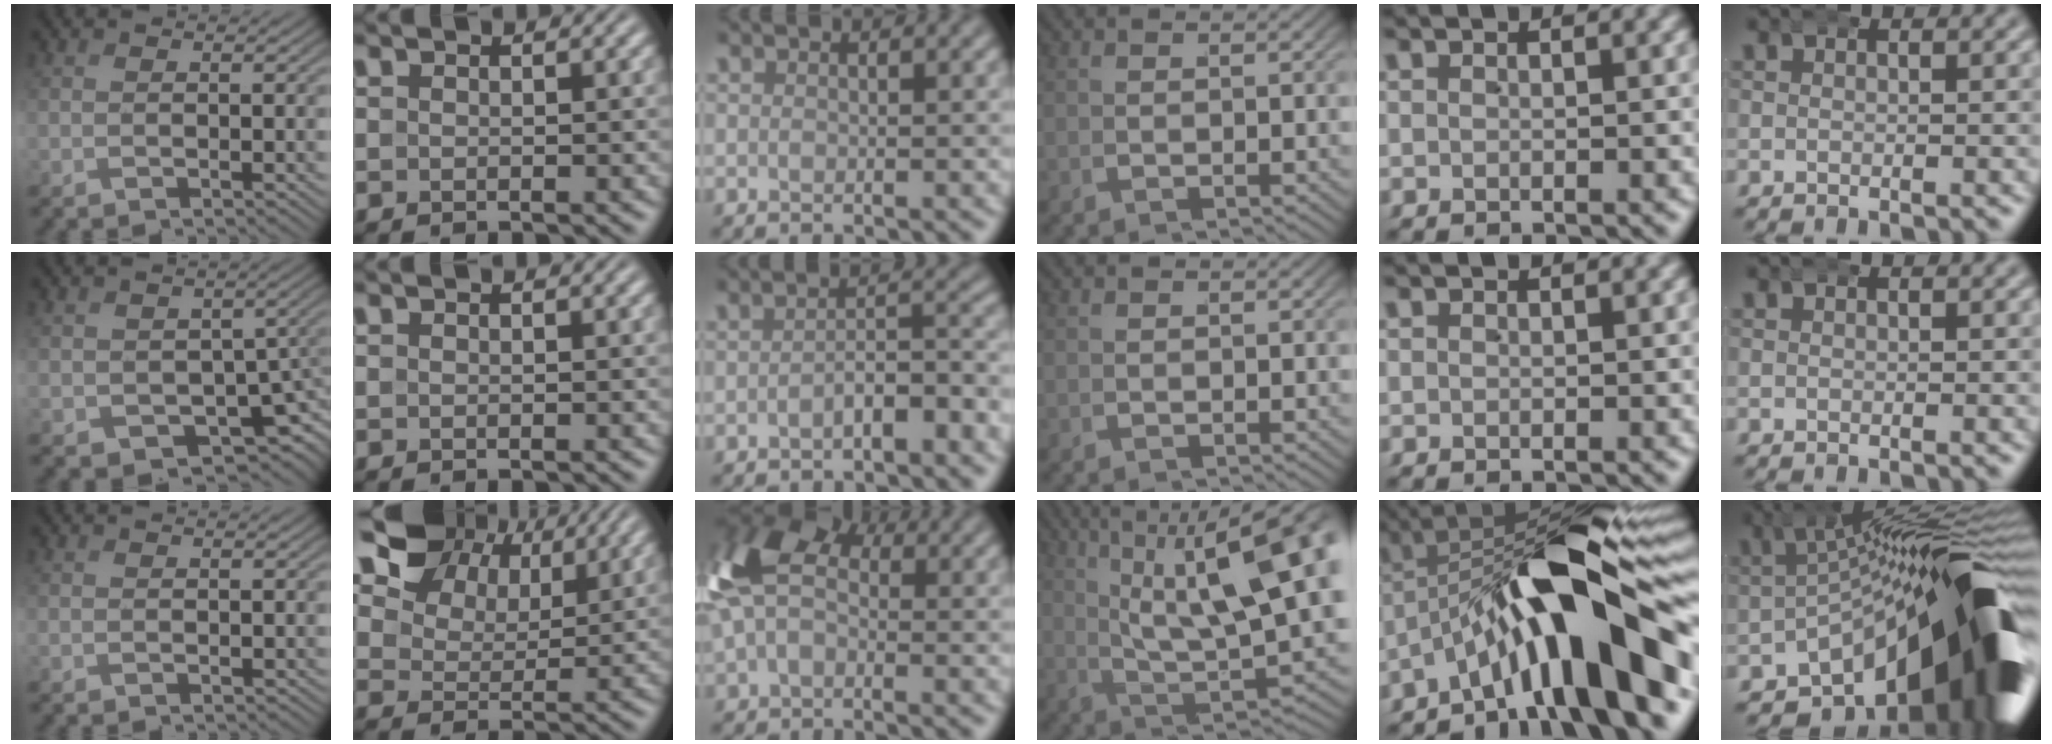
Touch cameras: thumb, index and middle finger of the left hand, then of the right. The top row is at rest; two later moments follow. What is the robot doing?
{"motion": "wrap", "object": "arm wrap"}